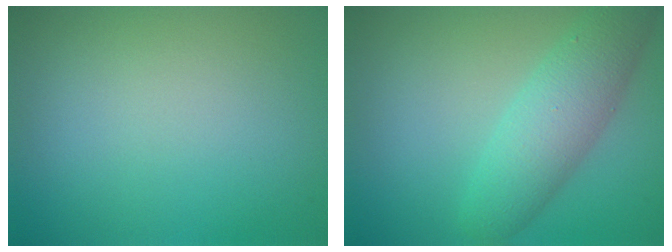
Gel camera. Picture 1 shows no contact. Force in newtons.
{"total": 5.2, "press": 5.2, "slide": 0.2}